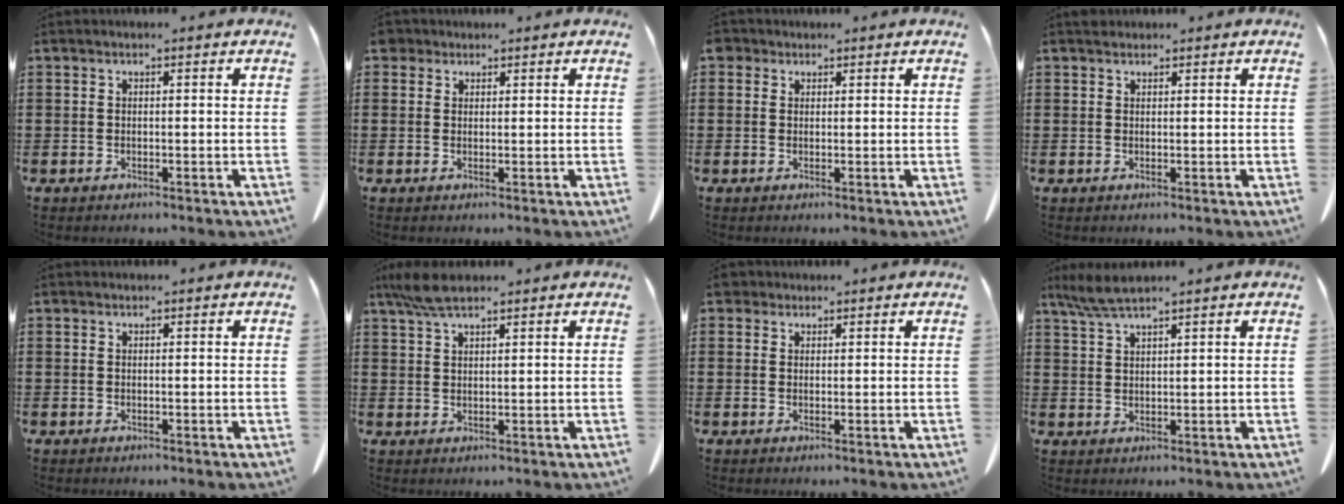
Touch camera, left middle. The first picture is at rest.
{"total": 1.9, "force": [1.5, 1.2, 0.4], "torque": [-0.015, 0.007, 0.029]}
{"total": 1.5, "force": [1.0, 1.1, 0.3], "torque": [-0.013, 0.005, 0.020]}
{"total": 0.9, "force": [0.8, 0.4, 0.1], "torque": [-0.004, 0.002, 0.017]}
{"total": 0.0}
{"total": 5.0, "force": [3.5, 1.4, 3.2], "torque": [-0.072, 0.002, 0.066]}
{"total": 2.0, "force": [1.5, 1.2, 0.7], "torque": [-0.021, 0.008, 0.029]}
{"total": 3.8, "force": [3.0, 0.3, 2.3], "torque": [-0.052, -0.003, 0.056]}